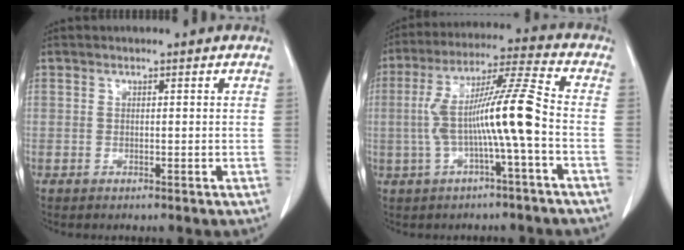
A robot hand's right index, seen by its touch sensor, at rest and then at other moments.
{"total": 11.5, "force": [-1.8, -0.5, 11.4], "torque": [-0.217, 0.026, -0.035]}